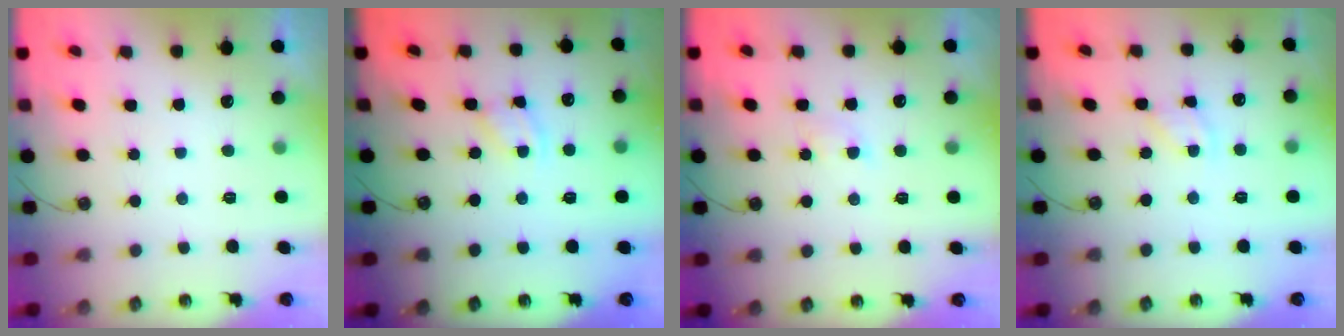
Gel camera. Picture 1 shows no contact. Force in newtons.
{"total": 2.5, "press": 2.5, "slide": 0.1}
{"total": 2.9, "press": 2.9, "slide": 0.6}
{"total": 3.4, "press": 3.4, "slide": 0.2}